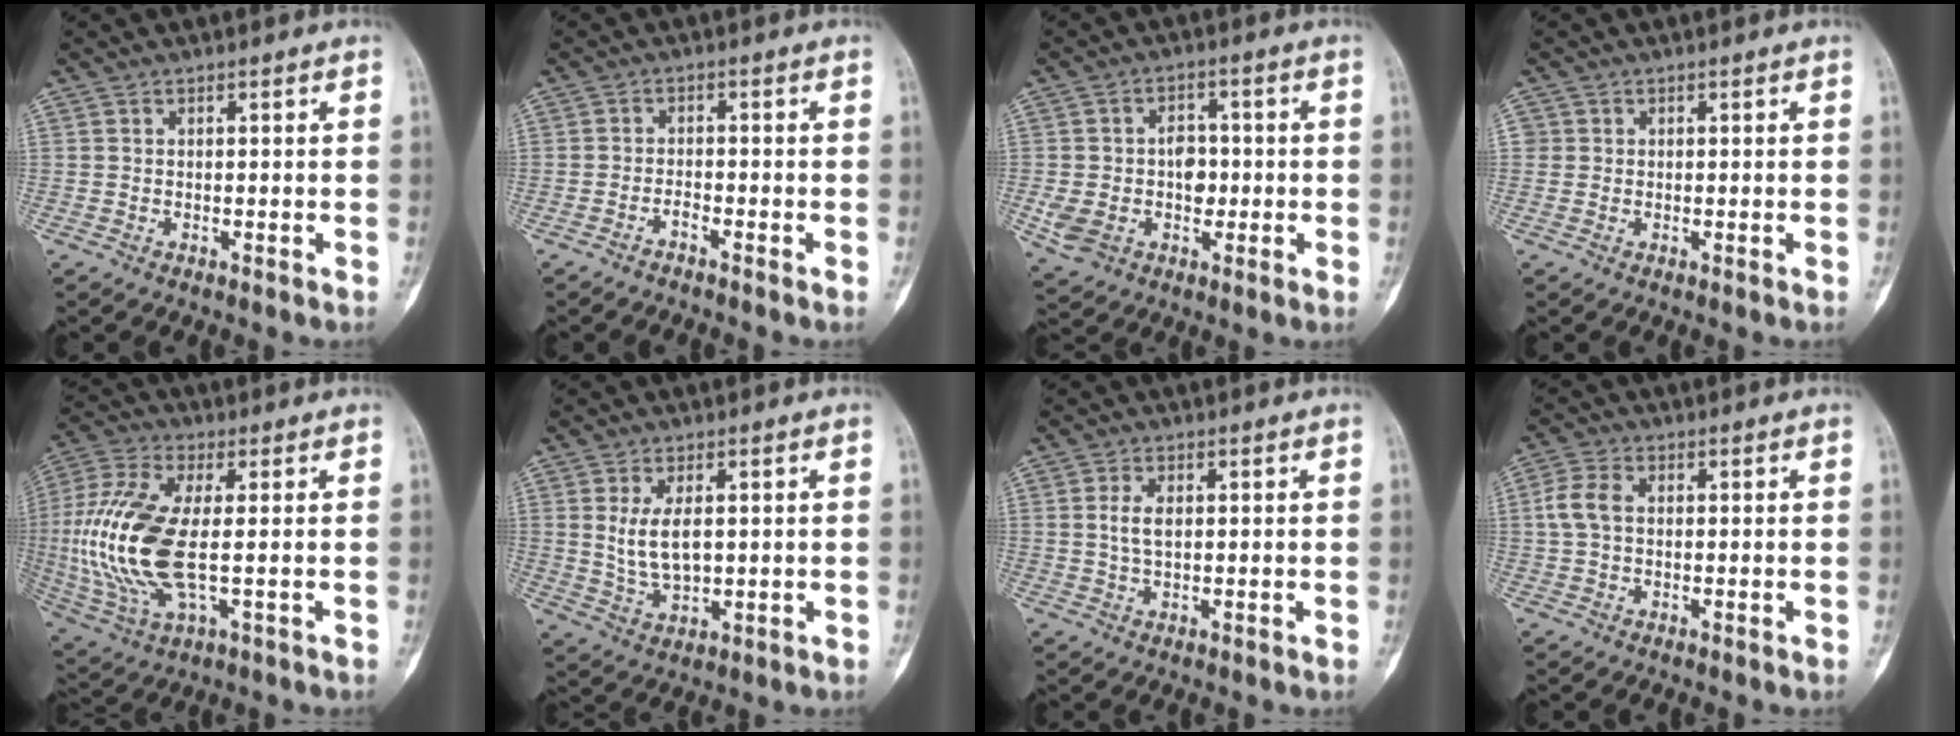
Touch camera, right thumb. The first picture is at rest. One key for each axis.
{"total": 1.4, "fx": -1.3, "fy": 0.1, "fz": 0.5, "tx": -0.014, "ty": 0.011, "tz": -0.025}
{"total": 9.4, "fx": -1.0, "fy": 7.0, "fz": 6.3, "tx": -0.092, "ty": 0.016, "tz": -0.012}
{"total": 1.2, "fx": 0.1, "fy": 1.2, "fz": 0.1, "tx": 0.007, "ty": 0.004, "tz": 0.000}
{"total": 18.2, "fx": -0.7, "fy": 7.6, "fz": 16.5, "tx": -0.375, "ty": -0.001, "tz": -0.007}
{"total": 6.9, "fx": 1.2, "fy": 3.5, "fz": 5.8, "tx": -0.101, "ty": -0.013, "tz": 0.033}
{"total": 3.3, "fx": 0.6, "fy": 1.7, "fz": 2.8, "tx": -0.054, "ty": 0.000, "tz": 0.012}
{"total": 4.8, "fx": 0.4, "fy": 3.2, "fz": 3.6, "tx": -0.085, "ty": 0.012, "tz": 0.003}